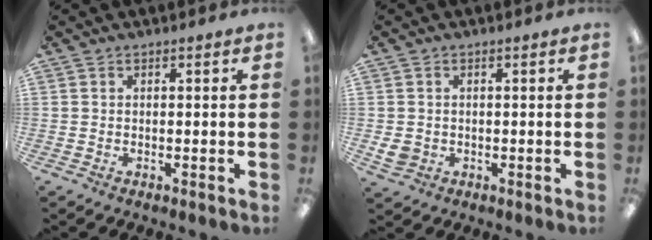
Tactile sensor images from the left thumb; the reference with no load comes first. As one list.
[{"total": 3.0, "force": [-0.3, 2.7, 1.4], "torque": [-0.030, 0.002, -0.006]}]